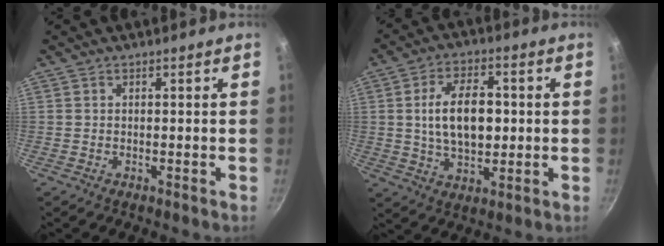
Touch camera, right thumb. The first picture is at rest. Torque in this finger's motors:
{"motor_torque": [-0.62, 1.06, 0.28, -0.01, 0.08]}